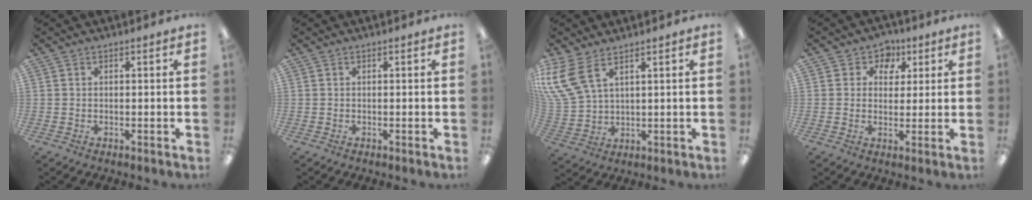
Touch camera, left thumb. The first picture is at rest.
{"total": 0.0}
{"total": 9.4, "force": [5.7, 4.7, 5.8], "torque": [-0.142, -0.022, 0.110]}
{"total": 5.2, "force": [2.3, 4.6, 1.0], "torque": [-0.009, -0.015, 0.036]}